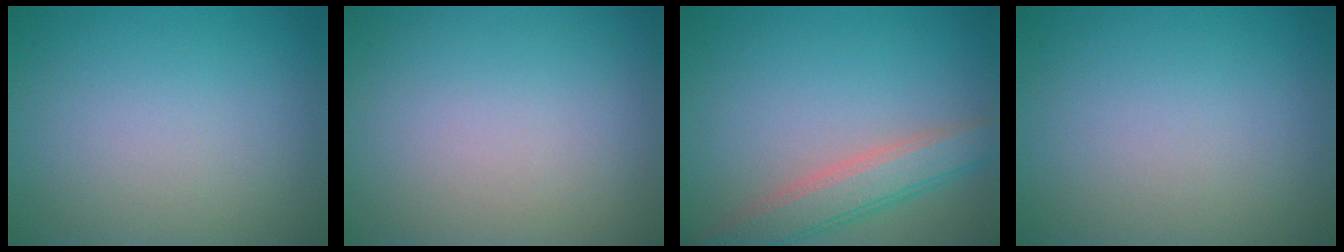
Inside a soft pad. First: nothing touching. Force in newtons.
{"total": 0.0}
{"total": 4.2, "press": 4.2, "slide": 0.3}
{"total": 0.0}